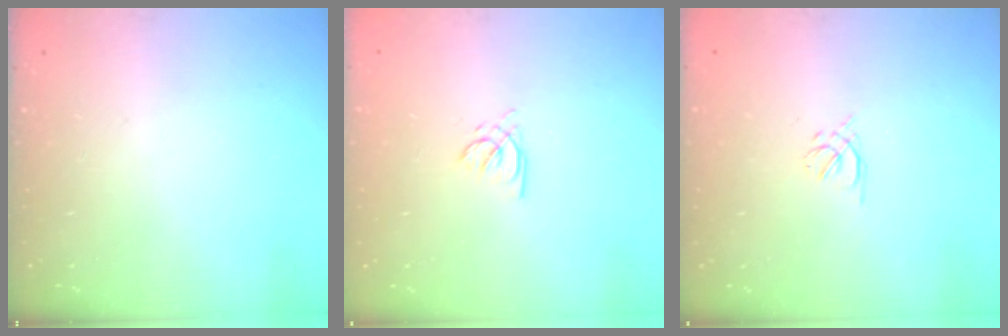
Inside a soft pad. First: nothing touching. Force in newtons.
{"total": 1.5, "press": 1.5, "slide": 0.2}
{"total": 1.6, "press": 1.5, "slide": 0.5}